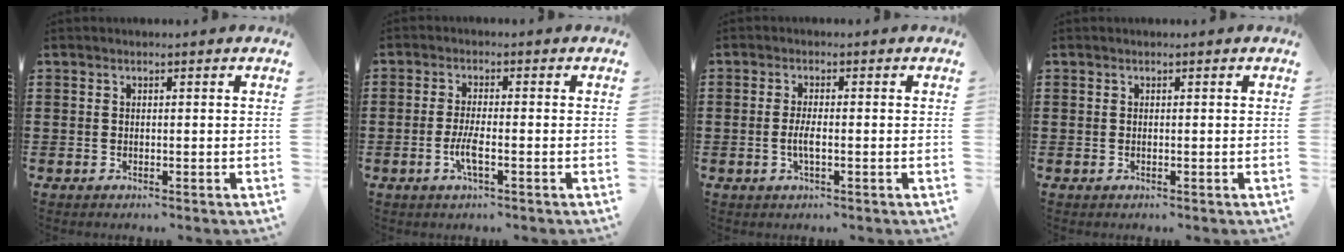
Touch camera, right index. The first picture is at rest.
{"total": 3.6, "force": [-1.4, 0.6, 3.2], "torque": [-0.068, -0.004, -0.030]}
{"total": 2.6, "force": [-0.7, 0.5, 2.5], "torque": [-0.059, -0.006, -0.016]}
{"total": 0.0}